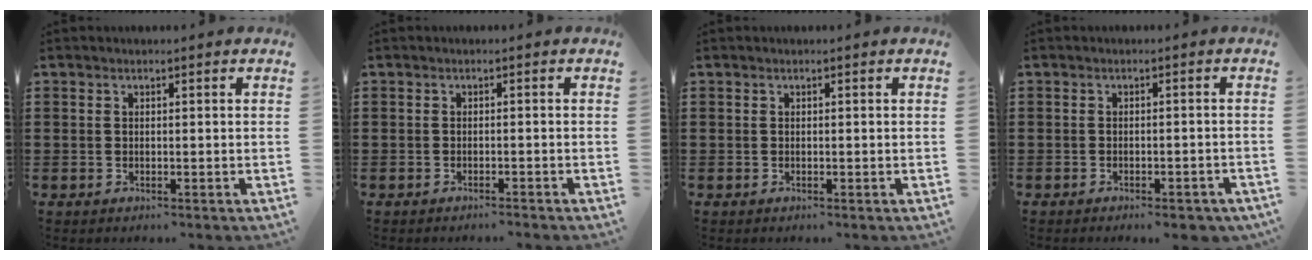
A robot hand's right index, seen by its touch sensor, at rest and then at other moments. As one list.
[{"total": 0.8, "force": [-0.7, -0.2, 0.2], "torque": [-0.007, -0.004, -0.014]}, {"total": 0.0}, {"total": 1.7, "force": [-1.6, -0.2, 0.8], "torque": [-0.013, -0.002, -0.030]}]